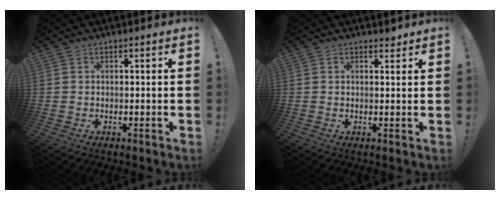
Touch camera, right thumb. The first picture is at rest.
{"total": 1.6, "force": [1.5, 0.3, 0.5], "torque": [0.007, -0.012, 0.024]}